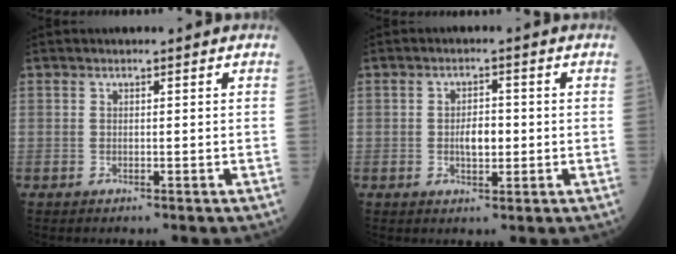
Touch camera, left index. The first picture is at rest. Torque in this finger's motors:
{"motor_torque": [0.66, 0.06, 0.11, 0.07]}